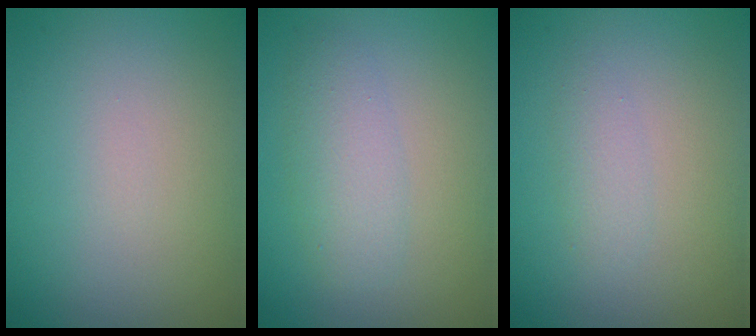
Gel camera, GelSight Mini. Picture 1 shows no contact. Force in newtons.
{"total": 3.0, "press": 3.0, "slide": 0.1}
{"total": 1.4, "press": 1.4, "slide": 0.0}